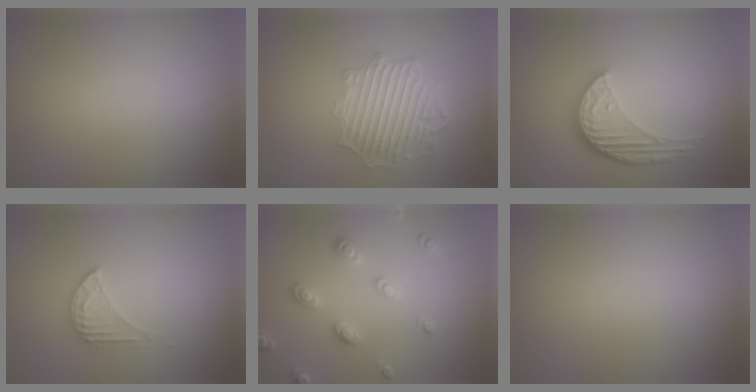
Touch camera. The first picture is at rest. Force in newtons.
{"total": 6.3, "press": 4.7, "slide": 4.2}
{"total": 4.3, "press": 3.6, "slide": 2.4}
{"total": 2.3, "press": 2.3, "slide": 0.3}
{"total": 2.9, "press": 2.7, "slide": 1.1}
{"total": 0.0}